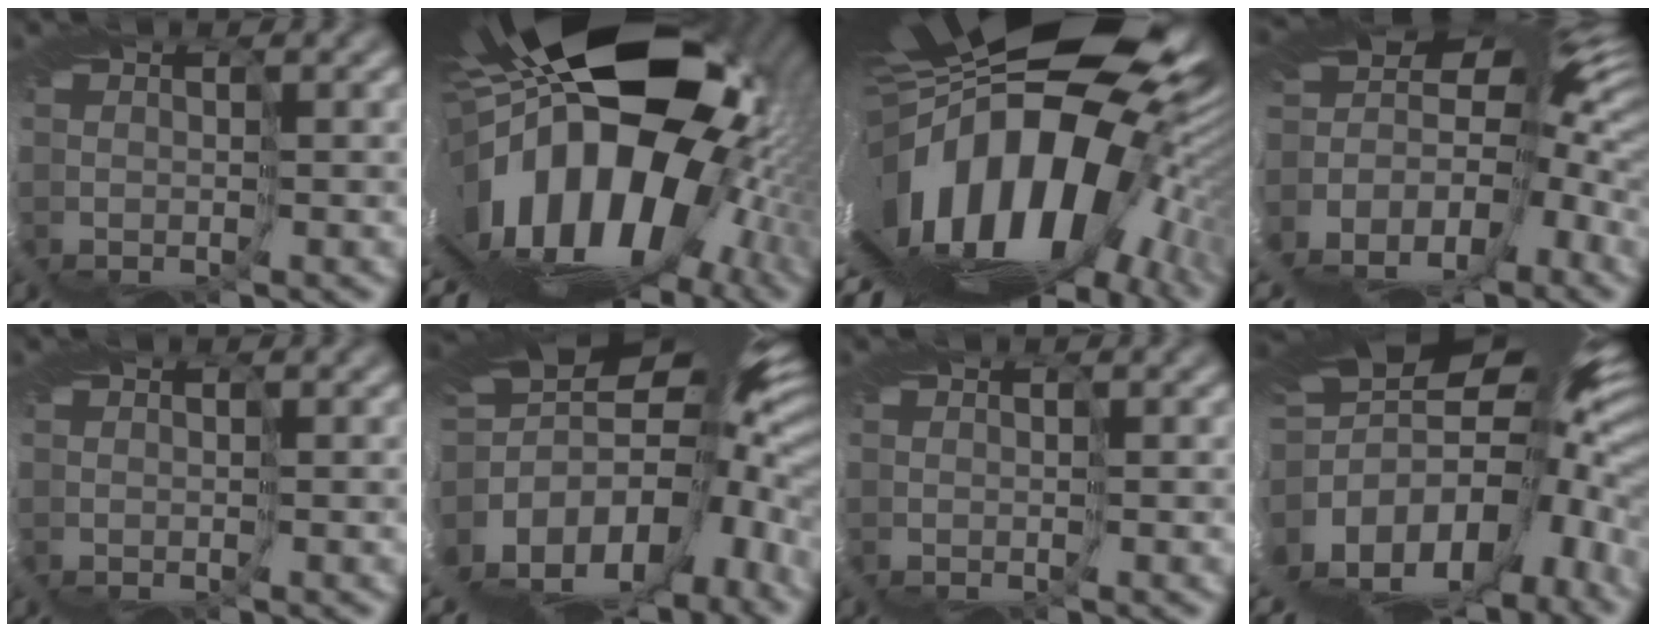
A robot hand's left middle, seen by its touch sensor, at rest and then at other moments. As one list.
[{"total": 20.5, "force": [-0.9, 12.5, 16.2], "torque": [-0.288, -0.047, -0.050]}, {"total": 19.1, "force": [-2.1, 11.1, 15.4], "torque": [-0.251, -0.058, -0.061]}, {"total": 13.1, "force": [-4.3, 7.1, 10.1], "torque": [-0.145, -0.010, -0.058]}, {"total": 0.0}, {"total": 14.9, "force": [-4.2, 8.2, 11.7], "torque": [-0.204, -0.056, -0.058]}, {"total": 0.0}, {"total": 16.6, "force": [-5.1, 9.3, 12.7], "torque": [-0.226, -0.061, -0.076]}]